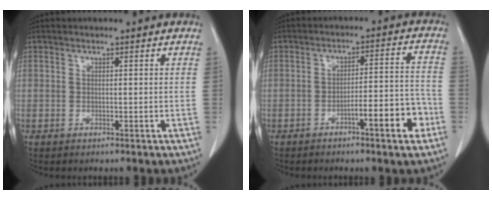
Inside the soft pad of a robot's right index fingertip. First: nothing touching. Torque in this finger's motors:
{"motor_torque": [0.64, -0.49, 0.26, 0.08]}